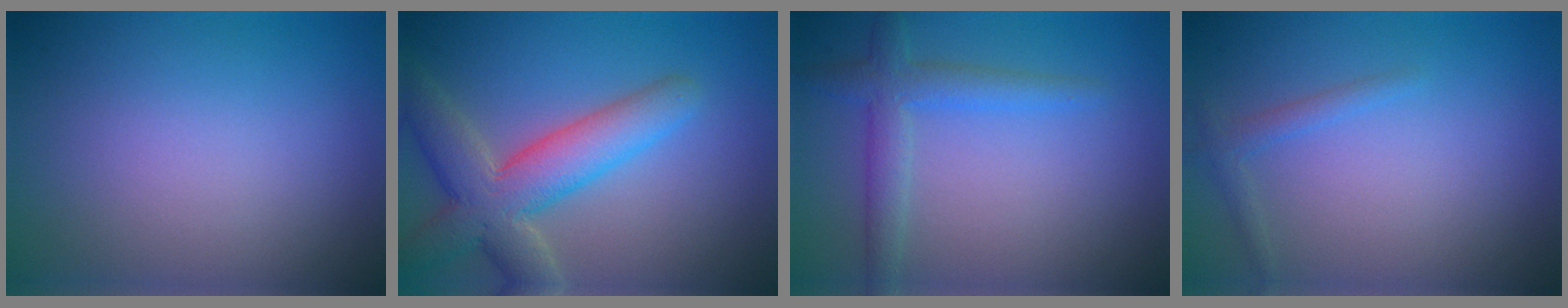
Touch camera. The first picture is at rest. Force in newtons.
{"total": 7.2, "press": 7.2, "slide": 0.7}
{"total": 3.1, "press": 3.1, "slide": 0.2}
{"total": 1.3, "press": 1.3, "slide": 0.1}